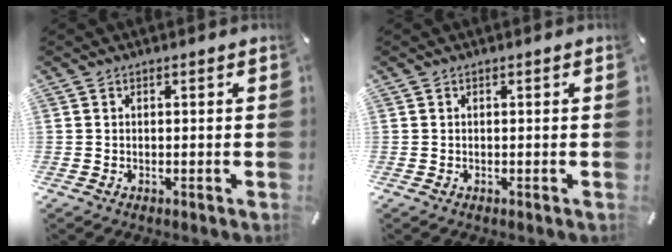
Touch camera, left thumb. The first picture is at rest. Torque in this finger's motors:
{"motor_torque": [0.00, 0.00, 0.00, 0.00, 0.00]}